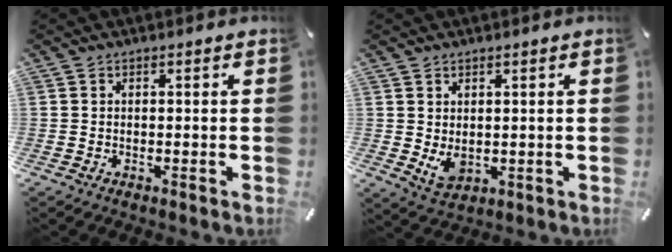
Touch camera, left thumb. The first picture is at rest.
{"total": 4.3, "force": [0.8, 3.3, 2.7], "torque": [-0.047, -0.008, 0.015]}